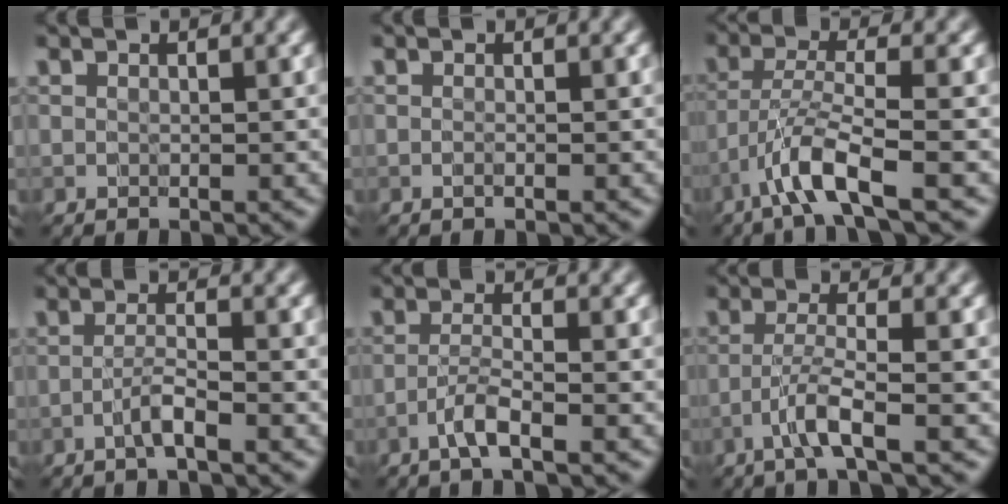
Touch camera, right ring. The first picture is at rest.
{"total": 0.0}
{"total": 4.5, "force": [-2.8, 0.4, 3.5], "torque": [-0.062, 0.005, -0.062]}
{"total": 1.8, "force": [-1.0, 0.0, 1.5], "torque": [-0.025, 0.008, -0.028]}
{"total": 2.1, "force": [-1.4, 0.0, 1.6], "torque": [-0.030, 0.008, -0.037]}
{"total": 2.8, "force": [-1.5, -0.1, 2.3], "torque": [-0.042, 0.011, -0.042]}